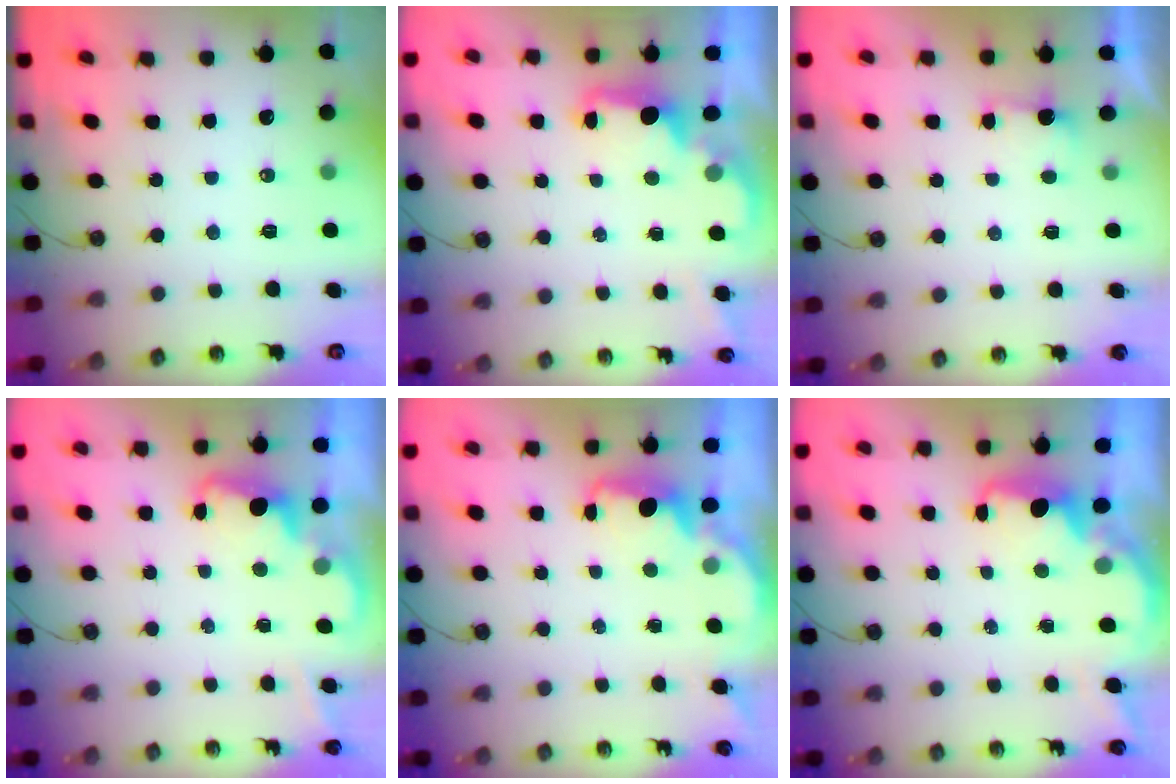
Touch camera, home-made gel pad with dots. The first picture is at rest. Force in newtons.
{"total": 2.2, "press": 2.1, "slide": 0.7}
{"total": 0.8, "press": 0.4, "slide": 0.7}
{"total": 2.2, "press": 2.1, "slide": 0.5}
{"total": 1.8, "press": 1.6, "slide": 0.7}
{"total": 2.3, "press": 2.2, "slide": 0.8}